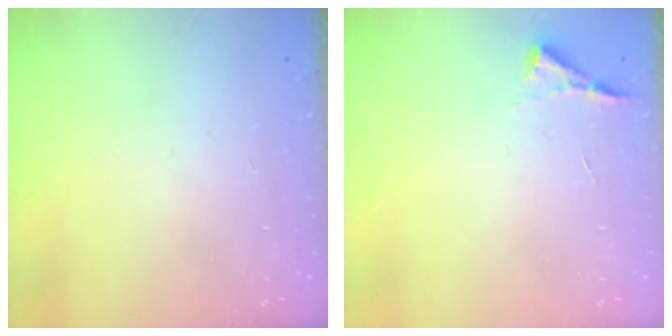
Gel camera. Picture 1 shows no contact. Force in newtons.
{"total": 3.6, "press": 3.6, "slide": 0.5}